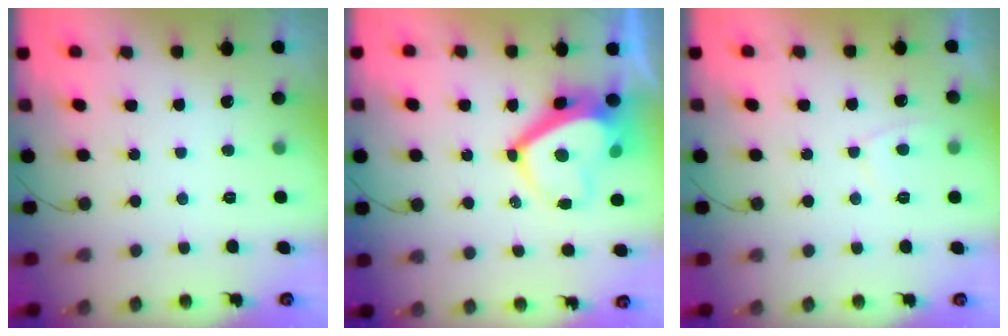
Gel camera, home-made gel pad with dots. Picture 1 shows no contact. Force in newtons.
{"total": 9.3, "press": 9.3, "slide": 1.0}
{"total": 2.5, "press": 2.4, "slide": 0.6}